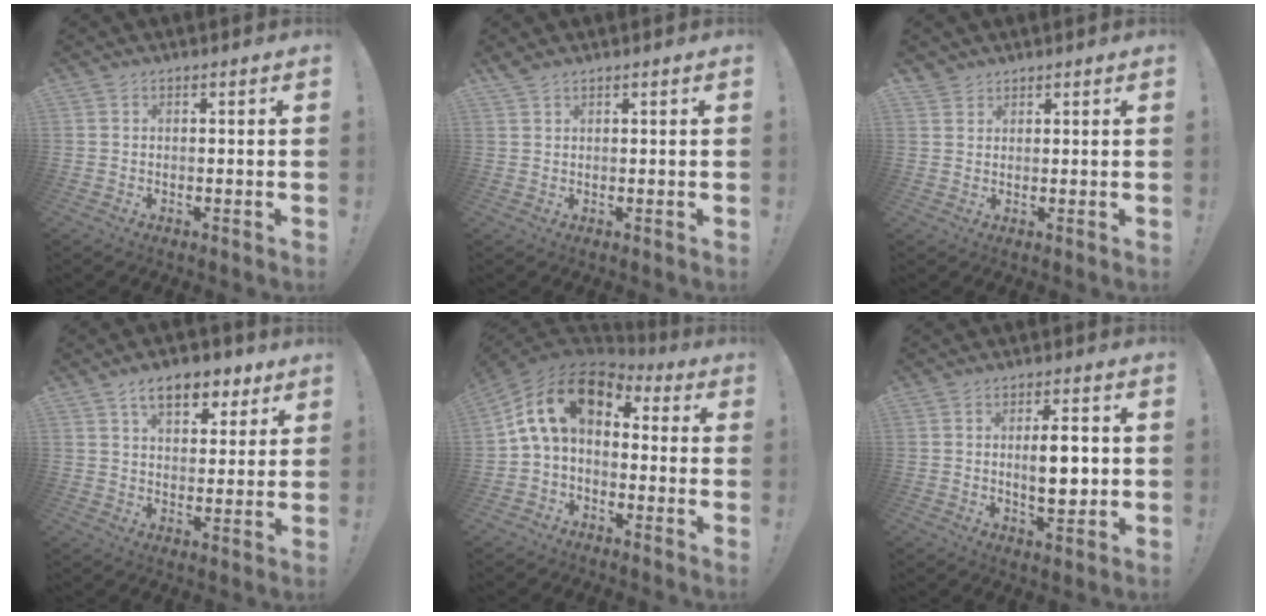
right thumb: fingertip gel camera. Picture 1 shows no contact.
{"total": 1.5, "force": [1.3, 0.3, 0.7], "torque": [-0.014, -0.004, 0.024]}
{"total": 2.5, "force": [2.1, 1.3, 0.1], "torque": [0.002, -0.012, 0.039]}
{"total": 11.2, "force": [6.5, 6.2, 6.8], "torque": [-0.094, -0.028, 0.115]}
{"total": 14.7, "force": [3.8, 8.3, 11.6], "torque": [-0.212, -0.003, 0.068]}
{"total": 8.7, "force": [0.2, 3.4, 8.0], "torque": [-0.126, -0.007, -0.005]}